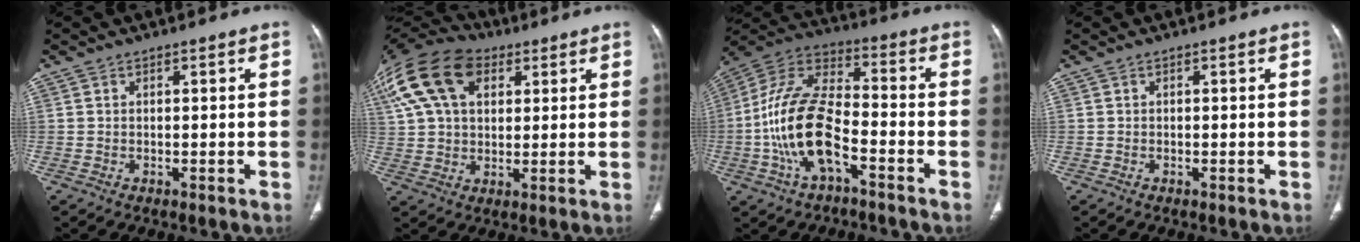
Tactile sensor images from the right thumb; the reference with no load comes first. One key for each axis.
{"total": 22.5, "fx": 9.4, "fy": 14.3, "fz": 14.6, "tx": -0.322, "ty": 0.037, "tz": 0.170}
{"total": 16.4, "fx": -5.2, "fy": 7.9, "fz": 13.4, "tx": -0.268, "ty": 0.043, "tz": -0.099}
{"total": 0.0}